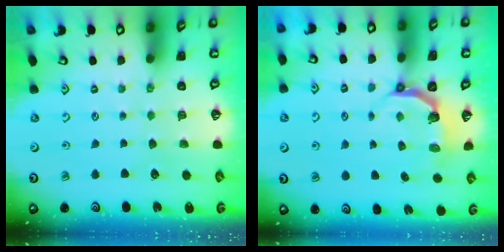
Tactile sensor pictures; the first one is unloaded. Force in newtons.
{"total": 4.6, "press": 3.0, "slide": 3.5}